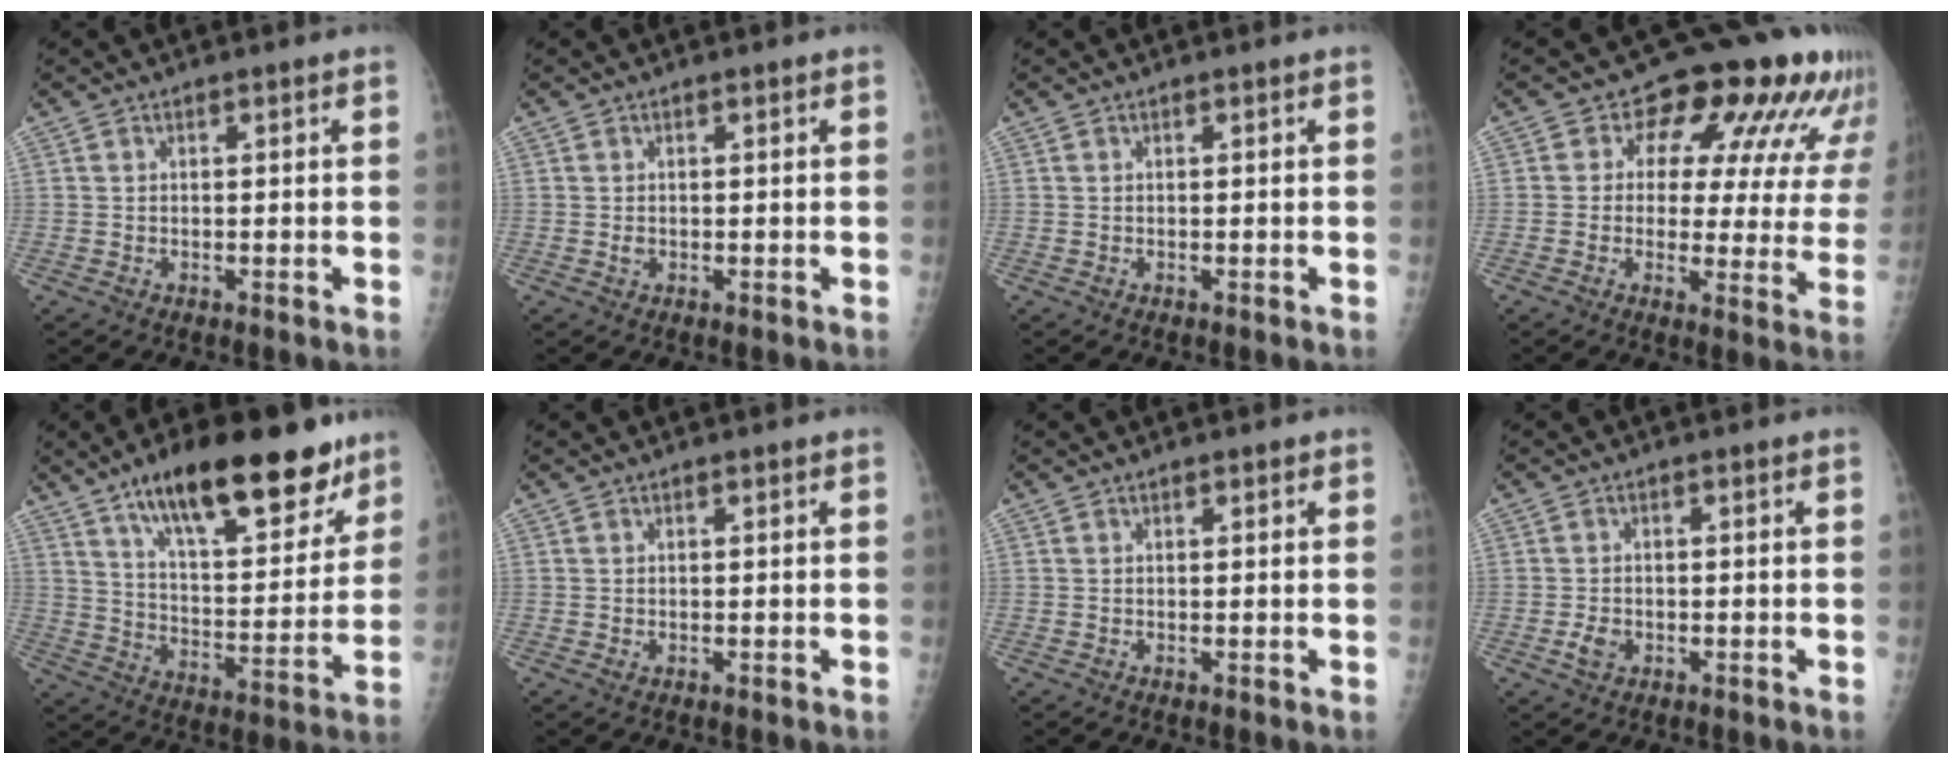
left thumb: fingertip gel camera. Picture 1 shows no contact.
{"total": 0.8, "force": [0.0, 0.7, 0.5], "torque": [-0.006, 0.000, -0.001]}
{"total": 0.0}
{"total": 16.8, "force": [9.4, 8.9, 10.7], "torque": [-0.084, -0.025, 0.099]}
{"total": 23.5, "force": [15.2, 8.3, 15.9], "torque": [-0.199, -0.055, 0.242]}
{"total": 0.7, "force": [0.0, 0.5, 0.5], "torque": [-0.008, -0.001, 0.003]}
{"total": 0.6, "force": [0.4, 0.3, 0.4], "torque": [-0.003, -0.001, 0.003]}
{"total": 2.4, "force": [-0.8, 1.7, 1.4], "torque": [-0.024, 0.001, -0.014]}